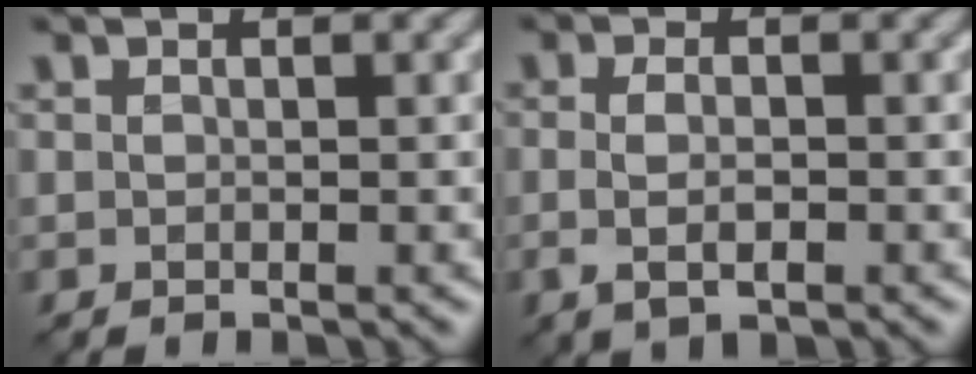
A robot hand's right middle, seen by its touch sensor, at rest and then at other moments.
{"total": 2.0, "force": [-0.5, 0.9, 1.7], "torque": [-0.038, -0.001, -0.009]}